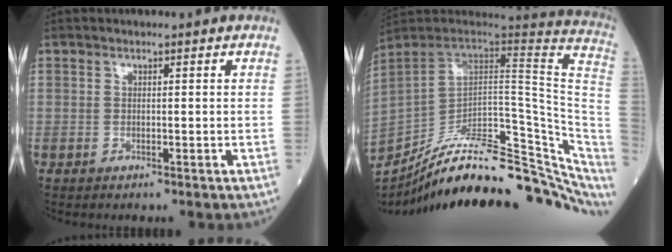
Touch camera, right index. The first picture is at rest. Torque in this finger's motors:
{"motor_torque": [0.00, -2.14, 0.08, -0.03]}